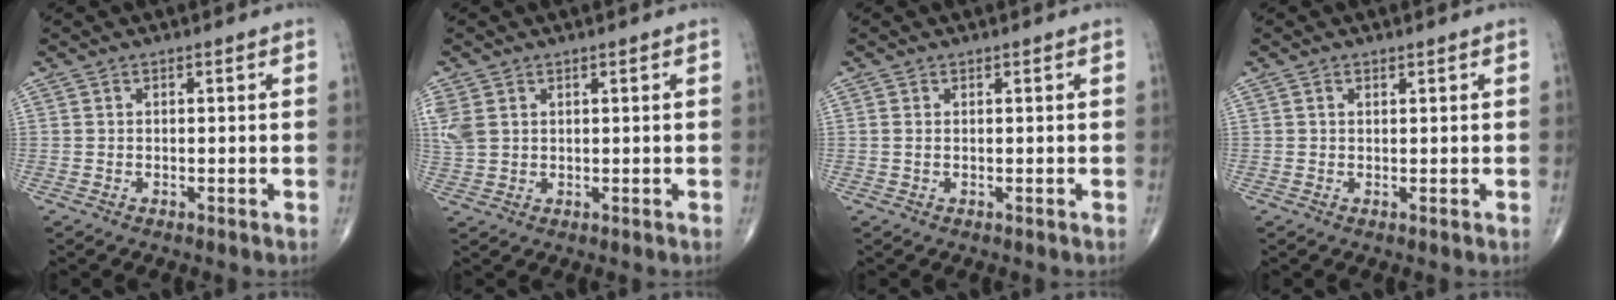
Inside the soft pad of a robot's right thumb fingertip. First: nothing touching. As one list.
[{"total": 4.4, "force": [1.3, 3.2, 2.8], "torque": [-0.078, 0.006, 0.035]}, {"total": 0.5, "force": [0.0, 0.3, 0.5], "torque": [-0.012, 0.002, 0.003]}, {"total": 0.6, "force": [0.4, 0.3, 0.3], "torque": [-0.005, -0.002, 0.005]}]